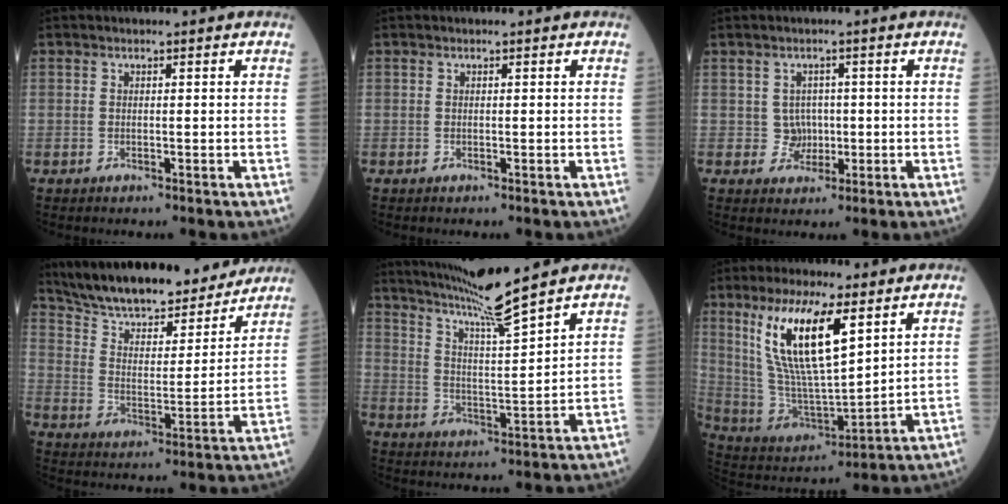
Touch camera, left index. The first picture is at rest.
{"total": 0.0}
{"total": 2.6, "force": [-0.1, 2.5, 0.5], "torque": [-0.003, 0.007, 0.000]}
{"total": 19.9, "force": [18.1, 4.0, 7.4], "torque": [-0.114, -0.002, 0.276]}
{"total": 10.5, "force": [9.0, -2.2, 4.8], "torque": [-0.086, -0.009, 0.162]}
{"total": 15.0, "force": [7.0, 3.3, 12.8], "torque": [-0.262, 0.001, 0.139]}